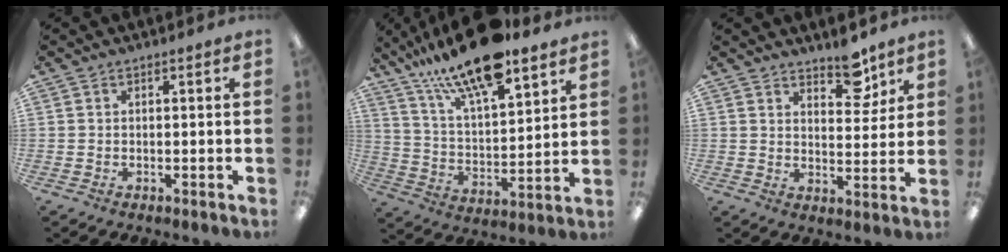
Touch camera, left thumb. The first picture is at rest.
{"total": 19.5, "force": [15.2, 5.8, 10.7], "torque": [-0.194, -0.093, 0.262]}
{"total": 7.7, "force": [6.1, 3.4, 3.1], "torque": [-0.015, -0.044, 0.103]}